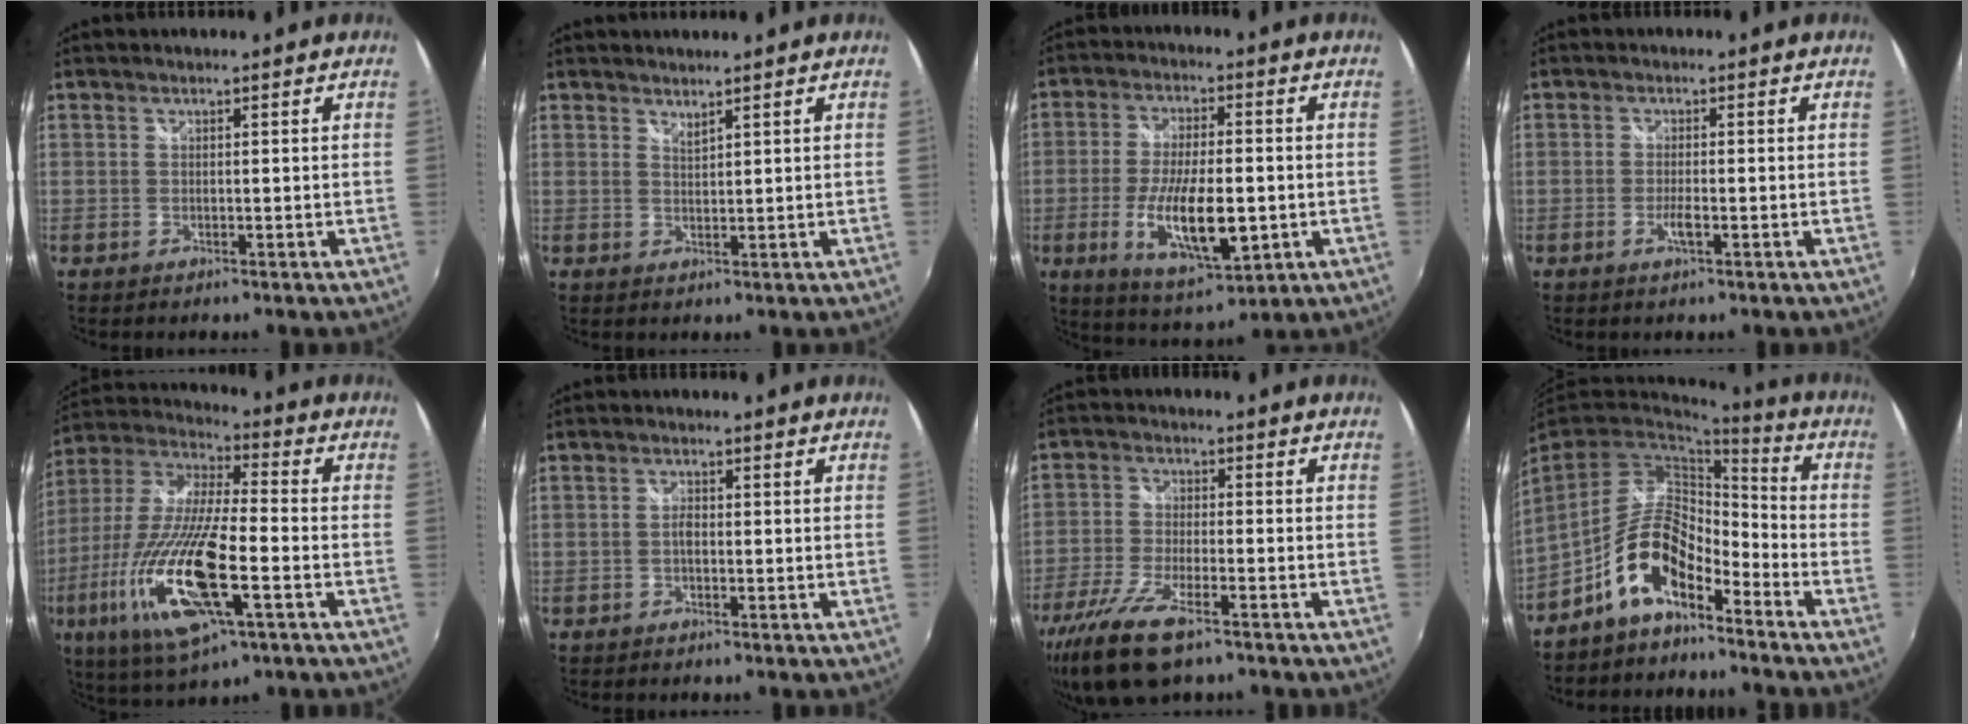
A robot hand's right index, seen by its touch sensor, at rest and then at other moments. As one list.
[{"total": 1.4, "force": [1.3, 0.1, 0.4], "torque": [-0.006, -0.001, 0.023]}, {"total": 14.5, "force": [-3.4, 5.0, 13.2], "torque": [-0.252, -0.024, -0.051]}, {"total": 2.4, "force": [-0.9, 0.4, 2.2], "torque": [-0.044, -0.004, -0.018]}, {"total": 22.4, "force": [-7.8, 5.9, 20.2], "torque": [-0.409, -0.044, -0.148]}, {"total": 1.3, "force": [-0.3, 0.7, 1.1], "torque": [-0.022, 0.003, -0.008]}, {"total": 12.6, "force": [-8.4, 3.9, 8.6], "torque": [-0.196, -0.034, -0.165]}, {"total": 11.1, "force": [-7.0, 4.6, 7.2], "torque": [-0.150, 0.010, -0.133]}]